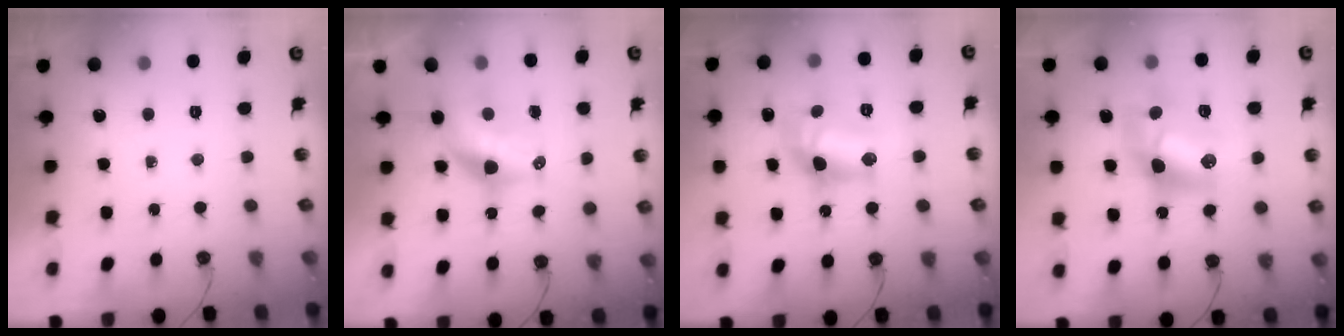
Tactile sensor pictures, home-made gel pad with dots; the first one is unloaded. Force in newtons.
{"total": 9.3, "press": 9.2, "slide": 0.8}
{"total": 13.1, "press": 13.1, "slide": 0.8}
{"total": 12.8, "press": 12.8, "slide": 1.1}